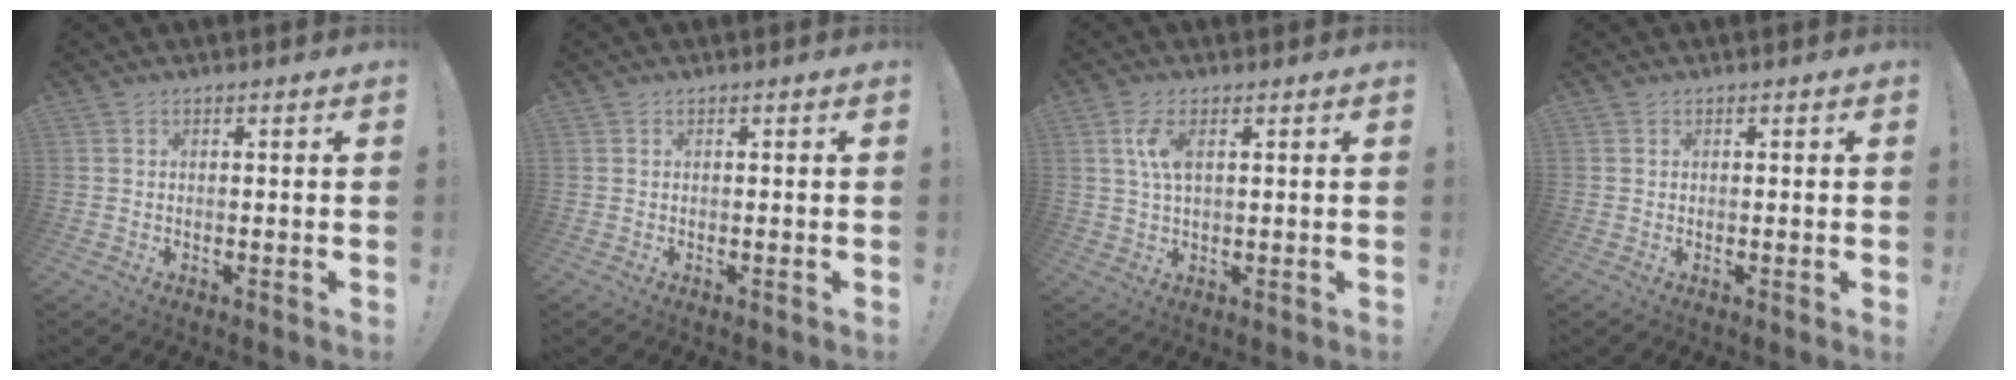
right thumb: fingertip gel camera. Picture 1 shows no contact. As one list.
[{"total": 0.0}, {"total": 6.0, "force": [1.7, 2.6, 5.1], "torque": [-0.108, -0.002, 0.025]}, {"total": 0.0}]